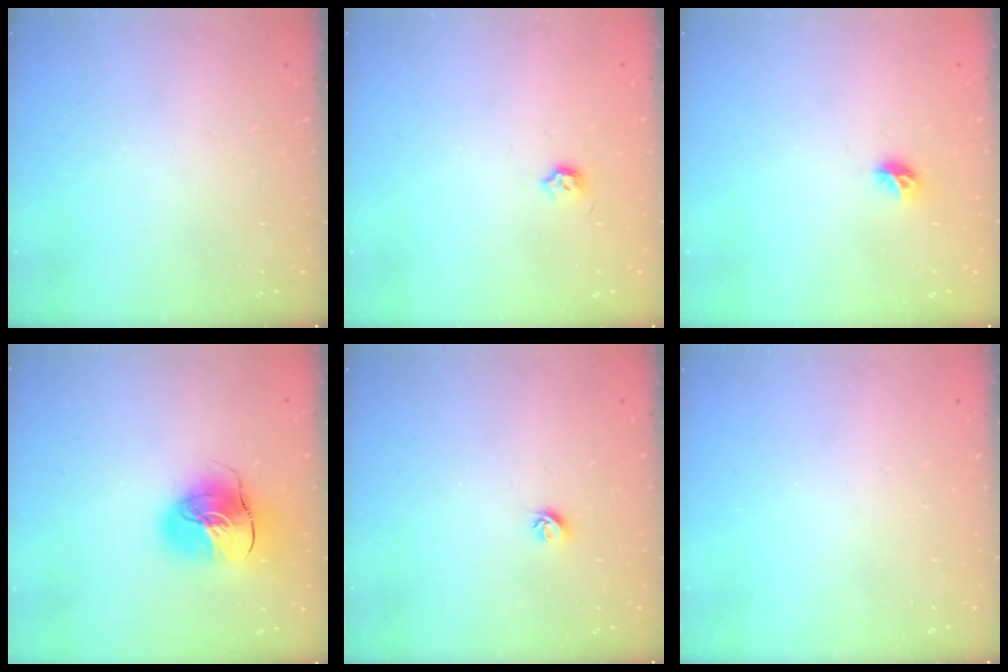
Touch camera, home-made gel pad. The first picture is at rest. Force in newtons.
{"total": 3.9, "press": 3.9, "slide": 0.6}
{"total": 5.4, "press": 5.4, "slide": 0.5}
{"total": 13.3, "press": 13.2, "slide": 2.2}
{"total": 5.3, "press": 5.2, "slide": 0.7}
{"total": 0.0}